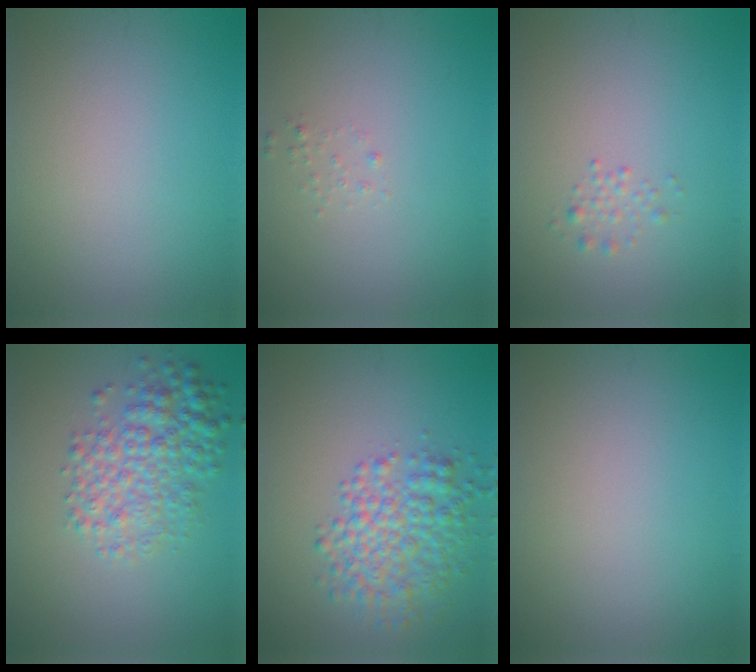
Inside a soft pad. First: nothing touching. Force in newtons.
{"total": 0.6, "press": 0.6, "slide": 0.1}
{"total": 1.0, "press": 1.0, "slide": 0.0}
{"total": 5.0, "press": 5.0, "slide": 0.1}
{"total": 5.2, "press": 5.2, "slide": 0.0}
{"total": 0.0}